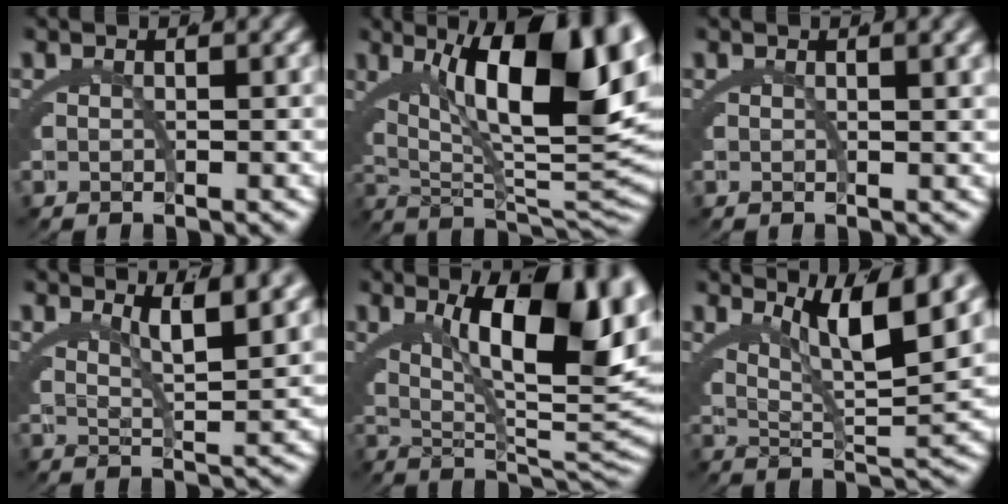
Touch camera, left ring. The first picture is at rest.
{"total": 16.6, "force": [4.6, 6.6, 14.5], "torque": [-0.192, 0.011, 0.070]}
{"total": 1.0, "force": [0.5, -0.3, 0.8], "torque": [-0.014, 0.003, 0.011]}
{"total": 3.9, "force": [2.7, -0.4, 2.7], "torque": [-0.035, -0.007, 0.051]}
{"total": 12.7, "force": [3.8, 4.1, 11.4], "torque": [-0.149, 0.003, 0.064]}
{"total": 7.1, "force": [3.5, 1.2, 6.0], "torque": [-0.085, 0.000, 0.059]}